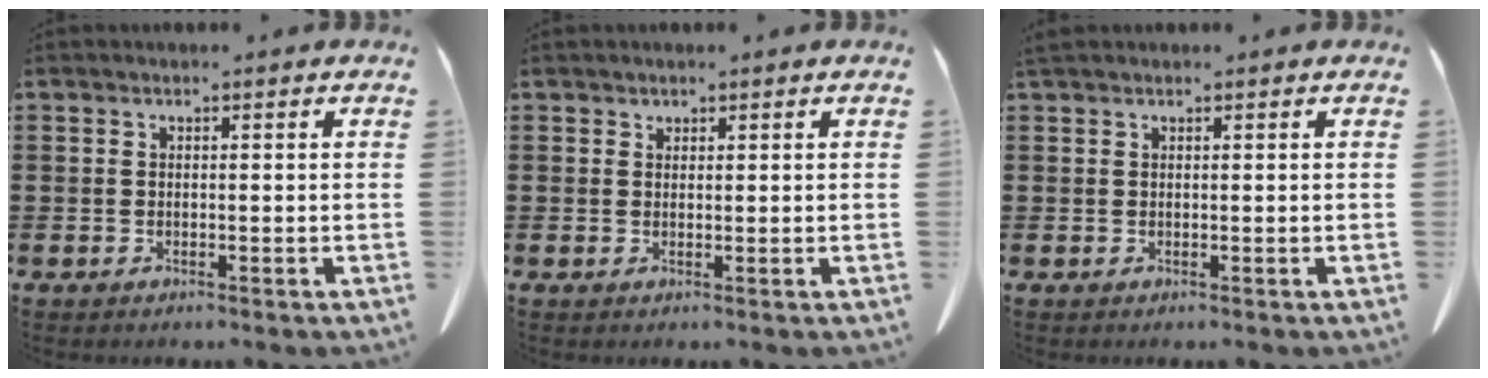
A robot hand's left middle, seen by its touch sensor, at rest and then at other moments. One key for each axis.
{"total": 1.0, "fx": 0.9, "fy": 0.4, "fz": 0.0, "tx": -0.003, "ty": -0.002, "tz": 0.019}
{"total": 0.6, "fx": 0.5, "fy": 0.1, "fz": 0.3, "tx": -0.007, "ty": -0.001, "tz": 0.011}